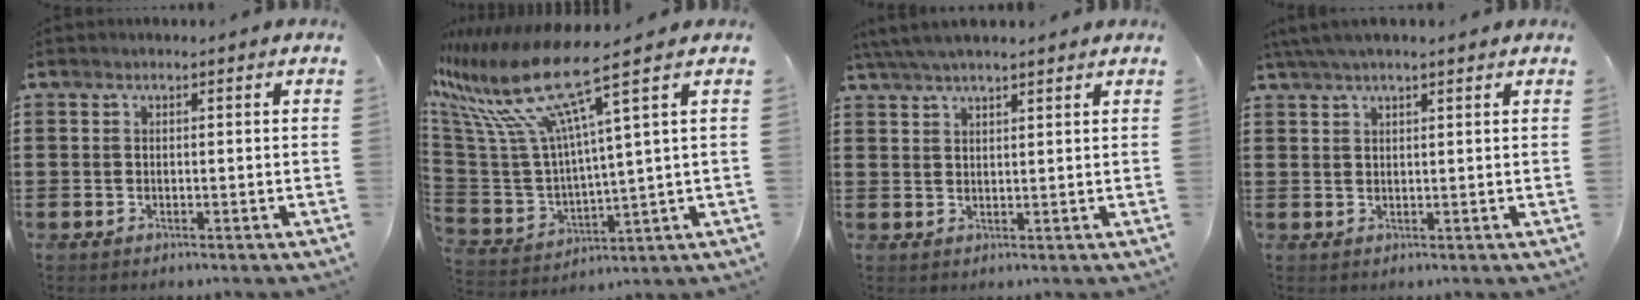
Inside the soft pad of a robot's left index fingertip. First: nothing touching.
{"total": 14.4, "force": [8.6, 2.3, 11.3], "torque": [-0.270, -0.050, 0.135]}
{"total": 3.9, "force": [3.3, 0.4, 2.1], "torque": [-0.048, 0.000, 0.061]}
{"total": 2.9, "force": [2.2, 0.5, 1.9], "torque": [-0.041, 0.006, 0.041]}